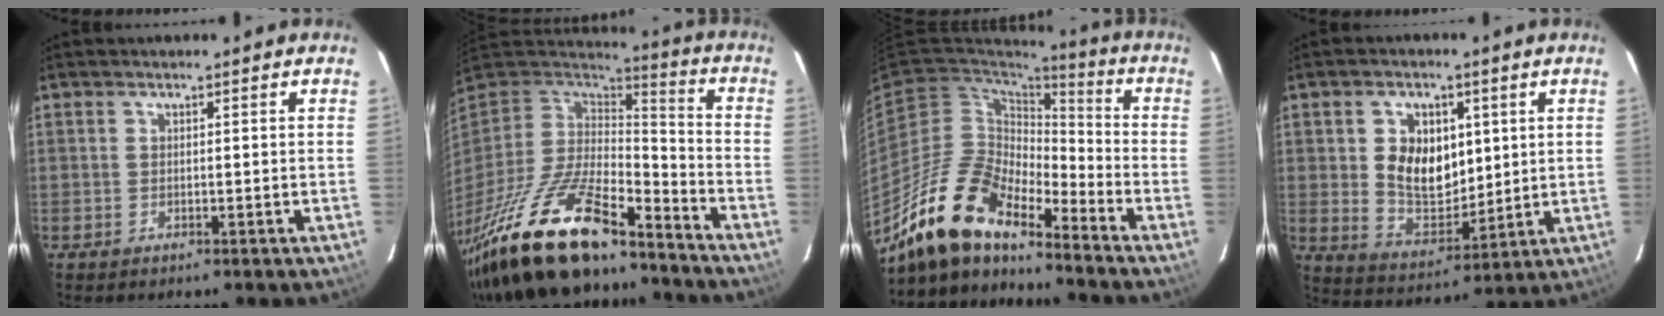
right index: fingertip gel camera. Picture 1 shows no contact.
{"total": 28.6, "force": [-20.2, 8.9, 18.1], "torque": [-0.358, -0.050, -0.345]}
{"total": 16.8, "force": [-14.0, 4.8, 8.0], "torque": [-0.146, -0.008, -0.272]}
{"total": 10.7, "force": [2.2, 7.6, 7.3], "torque": [-0.136, 0.003, 0.054]}